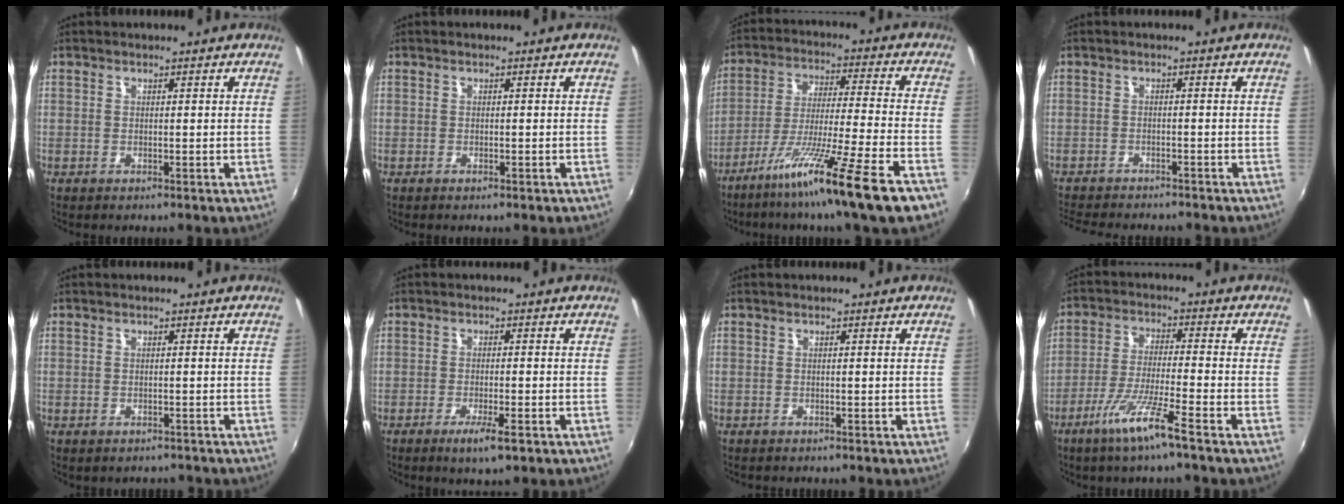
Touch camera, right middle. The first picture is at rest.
{"total": 1.1, "force": [-0.7, 0.5, 0.6], "torque": [-0.010, -0.003, -0.010]}
{"total": 17.7, "force": [-12.4, -1.9, 12.5], "torque": [-0.219, -0.054, -0.200]}
{"total": 9.3, "force": [-8.4, 1.9, 3.3], "torque": [-0.085, -0.021, -0.130]}
{"total": 2.4, "force": [-2.0, 1.2, 0.6], "torque": [-0.014, -0.010, -0.025]}
{"total": 4.7, "force": [-2.7, 0.7, 3.7], "torque": [-0.077, -0.013, -0.046]}
{"total": 0.7, "force": [-0.6, 0.3, 0.1], "torque": [-0.003, -0.003, -0.011]}
{"total": 8.9, "force": [-5.6, -0.4, 6.8], "torque": [-0.143, -0.011, -0.106]}